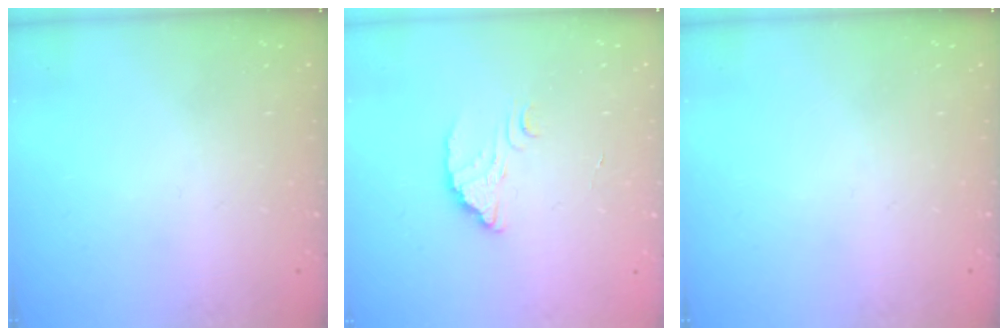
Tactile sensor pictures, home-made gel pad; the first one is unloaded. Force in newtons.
{"total": 2.4, "press": 2.4, "slide": 0.1}
{"total": 0.0}